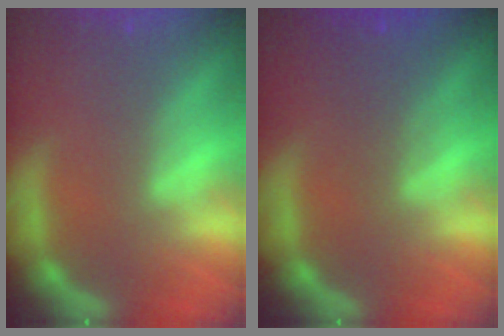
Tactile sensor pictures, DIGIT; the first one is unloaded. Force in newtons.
{"total": 2.5}